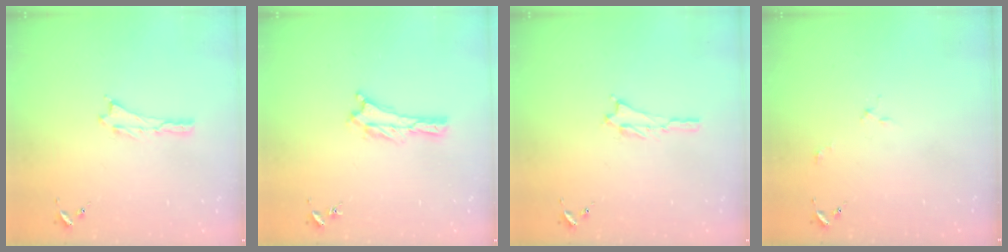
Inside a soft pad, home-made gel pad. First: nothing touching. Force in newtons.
{"total": 0.0}
{"total": 0.8, "press": 0.8, "slide": 0.2}
{"total": 2.0, "press": 2.0, "slide": 0.1}